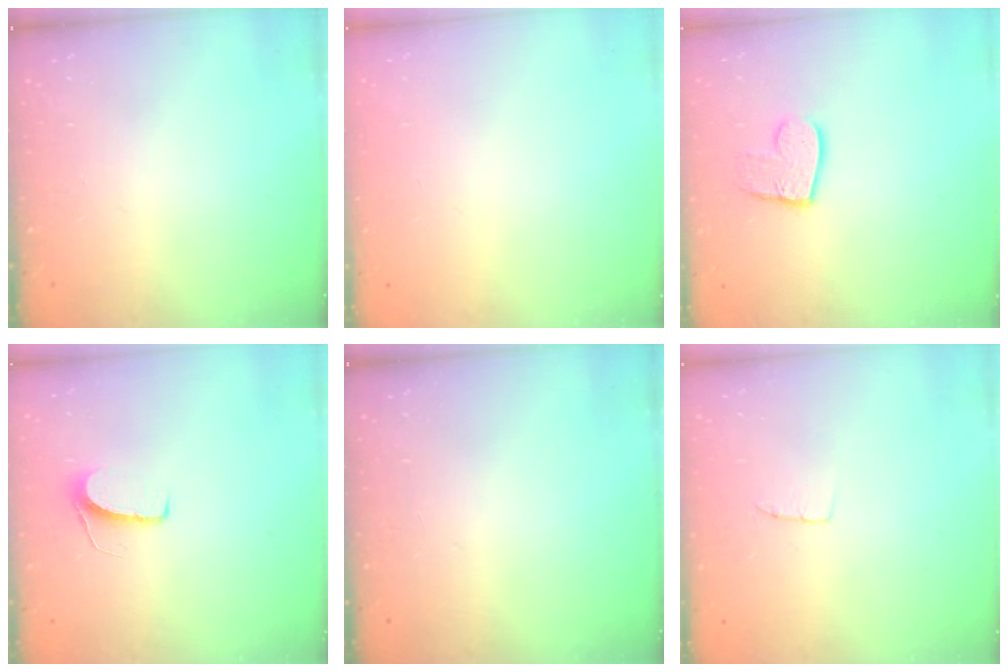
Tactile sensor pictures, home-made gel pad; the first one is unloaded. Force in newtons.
{"total": 0.0}
{"total": 10.0, "press": 9.9, "slide": 0.7}
{"total": 6.4, "press": 6.4, "slide": 0.6}
{"total": 0.0}
{"total": 3.1, "press": 3.1, "slide": 0.1}